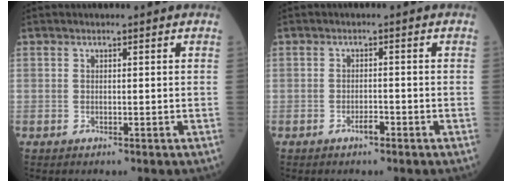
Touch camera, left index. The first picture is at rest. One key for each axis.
{"total": 1.5, "fx": -1.1, "fy": 0.4, "fz": 1.0, "tx": -0.018, "ty": 0.002, "tz": -0.019}